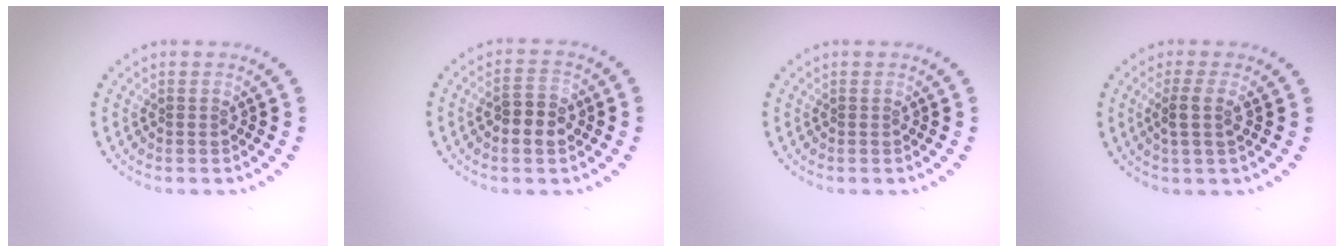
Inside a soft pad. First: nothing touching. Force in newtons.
{"total": 2.9, "press": 2.9, "slide": 0.4}
{"total": 0.0}
{"total": 2.0, "press": 1.6, "slide": 1.2}